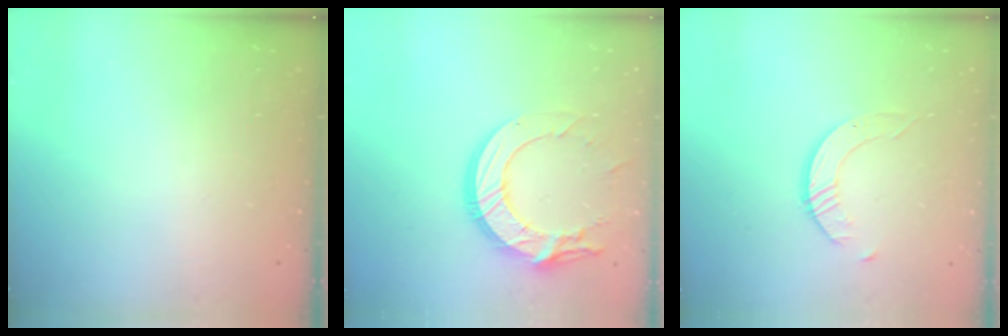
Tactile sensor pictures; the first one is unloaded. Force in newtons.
{"total": 14.7, "press": 14.6, "slide": 1.4}
{"total": 2.4, "press": 2.4, "slide": 0.3}